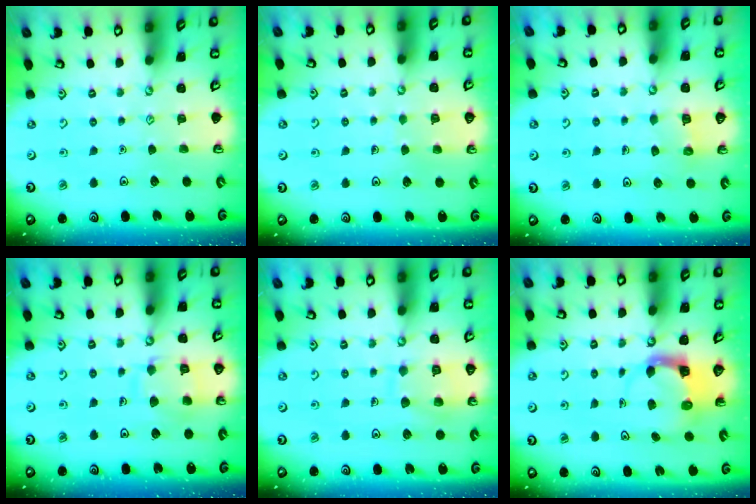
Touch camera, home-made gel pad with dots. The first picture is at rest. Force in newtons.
{"total": 3.1, "press": 3.1, "slide": 0.2}
{"total": 4.4, "press": 4.4, "slide": 0.3}
{"total": 10.3, "press": 10.2, "slide": 0.7}
{"total": 10.6, "press": 10.6, "slide": 0.9}
{"total": 3.7, "press": 3.7, "slide": 0.5}